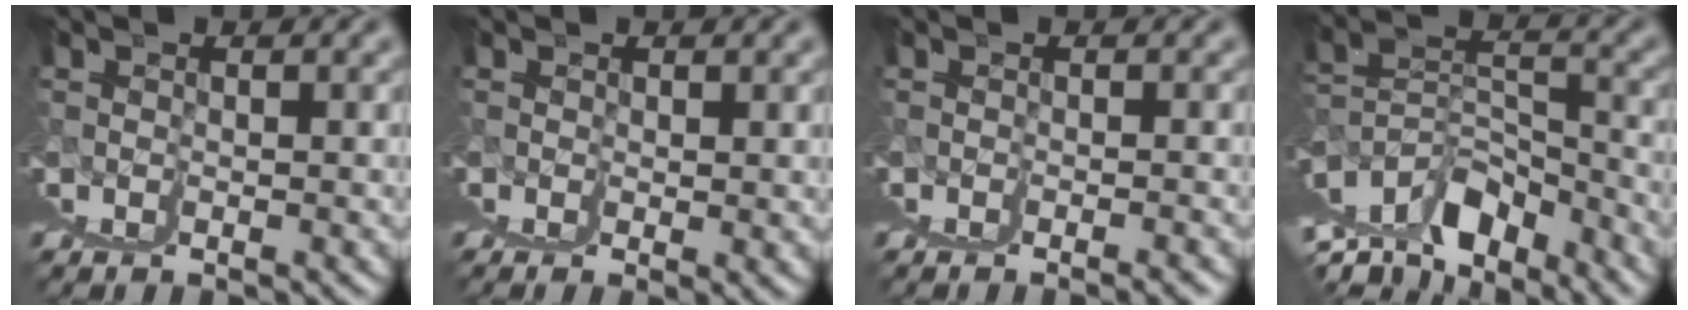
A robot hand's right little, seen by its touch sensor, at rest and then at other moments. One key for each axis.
{"total": 1.6, "fx": 1.2, "fy": -0.1, "fz": 1.0, "tx": -0.001, "ty": 0.013, "tz": 0.016}
{"total": 1.3, "fx": -0.3, "fy": -1.2, "fz": -0.3, "tx": 0.007, "ty": 0.011, "tz": -0.007}
{"total": 4.8, "fx": 0.4, "fy": -0.6, "fz": 4.8, "tx": -0.046, "ty": 0.027, "tz": 0.017}